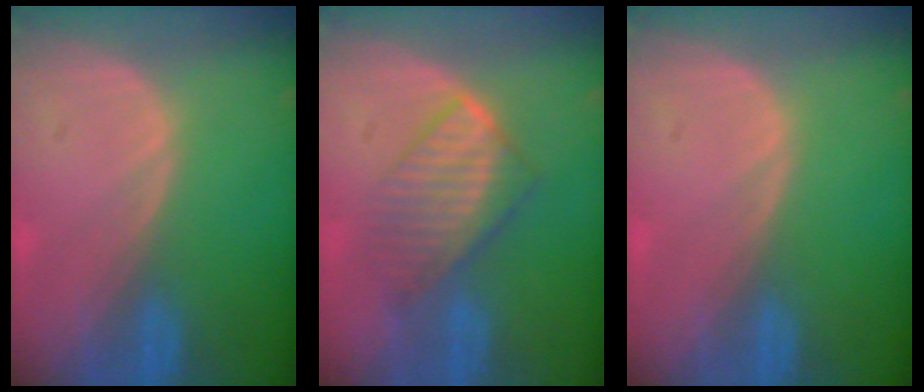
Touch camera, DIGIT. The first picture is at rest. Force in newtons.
{"total": 6.5, "press": 6.3, "slide": 1.7}
{"total": 0.0}